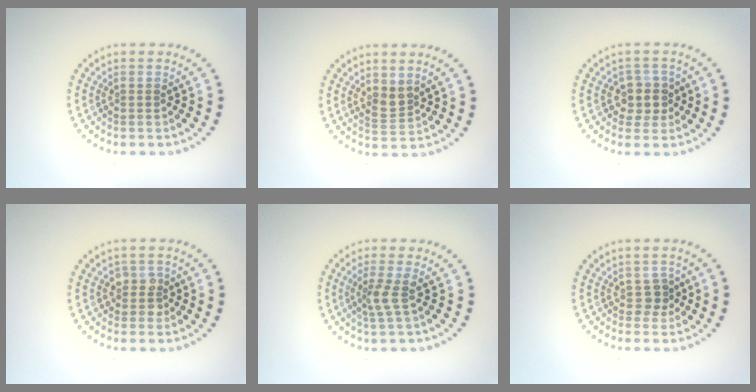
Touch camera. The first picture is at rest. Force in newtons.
{"total": 1.8, "press": 1.5, "slide": 1.0}
{"total": 2.5, "press": 2.2, "slide": 1.2}
{"total": 1.6, "press": 1.4, "slide": 0.8}
{"total": 1.8, "press": 1.4, "slide": 1.2}
{"total": 1.3, "press": 1.0, "slide": 0.8}